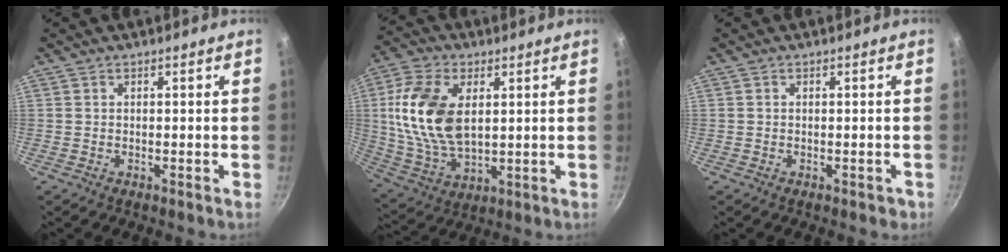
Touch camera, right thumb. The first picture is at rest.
{"total": 16.7, "force": [3.2, 9.8, 13.2], "torque": [-0.244, -0.009, 0.069]}
{"total": 1.0, "force": [-0.5, 0.6, 0.5], "torque": [-0.003, 0.007, -0.001]}